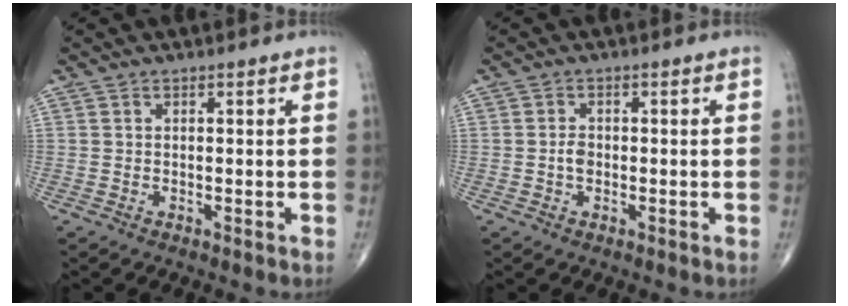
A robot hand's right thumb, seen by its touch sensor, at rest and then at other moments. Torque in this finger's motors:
{"motor_torque": [0.94, 0.12, 0.44, -0.01, 0.00]}